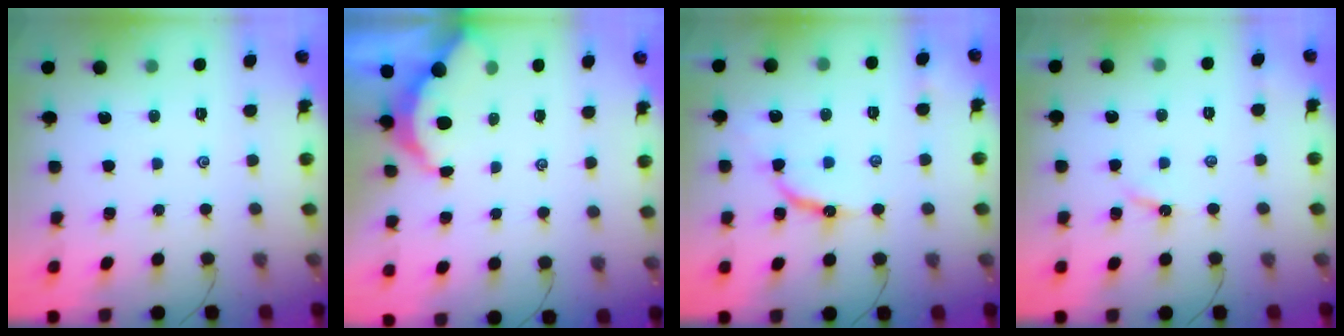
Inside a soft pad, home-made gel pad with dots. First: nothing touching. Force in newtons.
{"total": 3.1, "press": 3.1, "slide": 0.4}
{"total": 10.8, "press": 10.8, "slide": 1.0}
{"total": 4.3, "press": 4.3, "slide": 0.5}